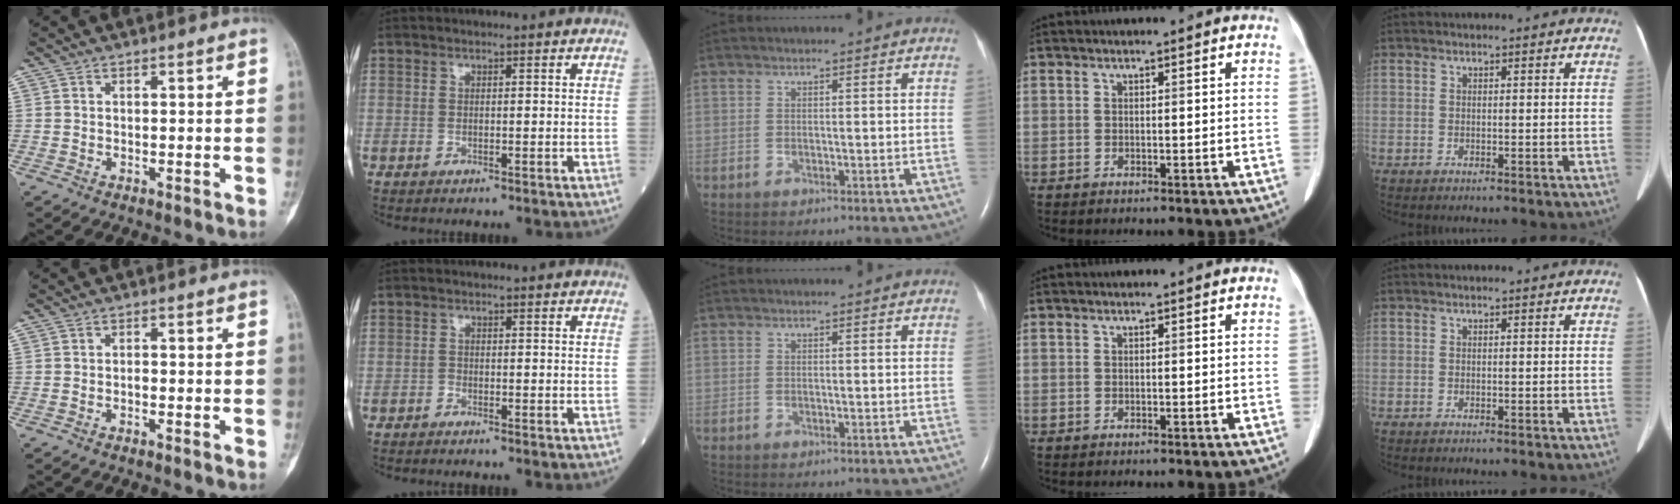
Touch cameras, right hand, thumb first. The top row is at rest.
{"thumb": {"total": 0.7, "force": [-0.4, 0.3, 0.5], "torque": [-0.005, 0.005, -0.008]}, "index": {"total": 0.8, "force": [-0.8, 0.1, 0.1], "torque": [-0.002, 0.000, -0.016]}}